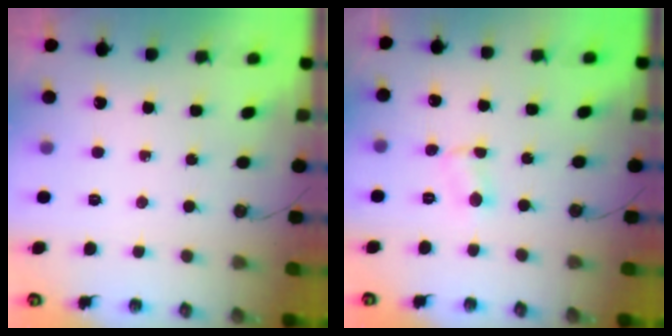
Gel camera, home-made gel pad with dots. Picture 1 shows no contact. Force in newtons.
{"total": 2.7, "press": 2.6, "slide": 0.5}